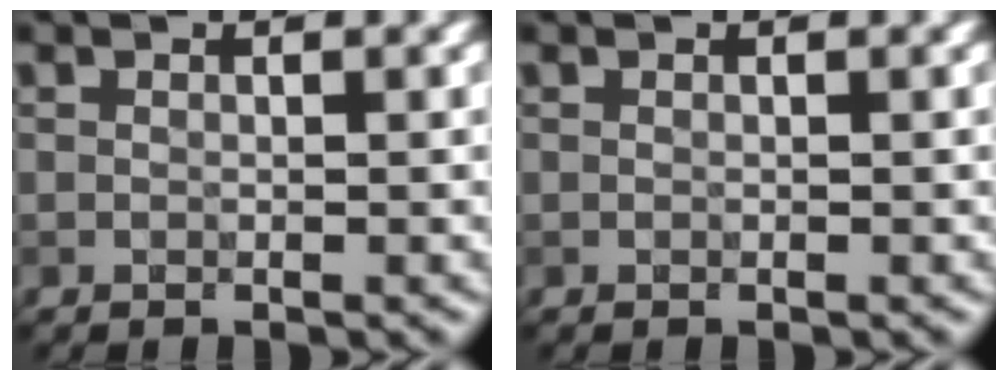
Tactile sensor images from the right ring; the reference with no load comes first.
{"total": 0.0}